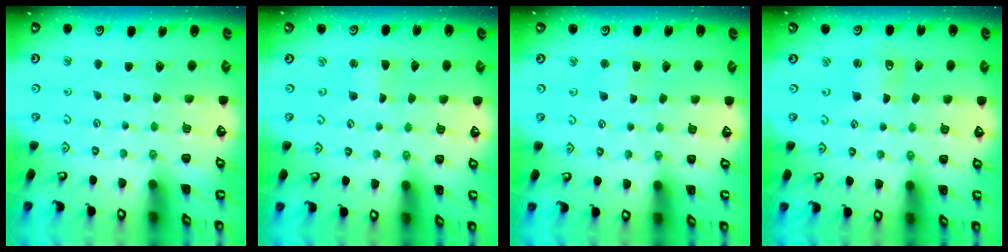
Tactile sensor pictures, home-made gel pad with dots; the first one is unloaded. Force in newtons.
{"total": 0.9, "press": 0.9, "slide": 0.0}
{"total": 2.5, "press": 2.4, "slide": 0.5}
{"total": 3.2, "press": 3.2, "slide": 0.4}